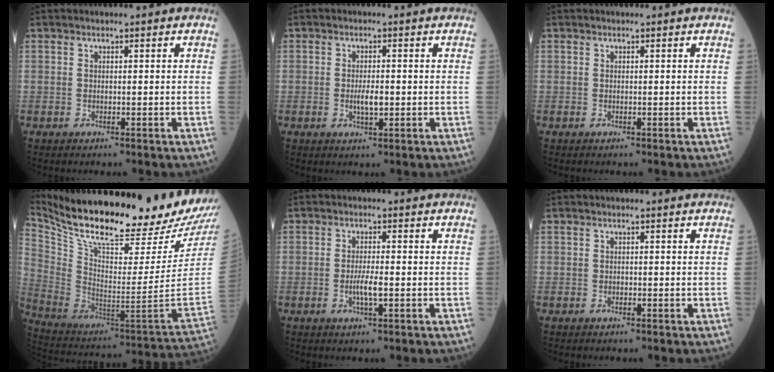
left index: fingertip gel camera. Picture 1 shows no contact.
{"total": 2.6, "force": [-0.3, 0.8, 2.5], "torque": [-0.052, -0.001, -0.003]}
{"total": 0.0}
{"total": 30.2, "force": [25.8, 2.8, 15.5], "torque": [-0.280, -0.086, 0.385]}
{"total": 2.8, "force": [-0.6, 0.3, 2.8], "torque": [-0.057, -0.003, -0.011]}
{"total": 0.0}